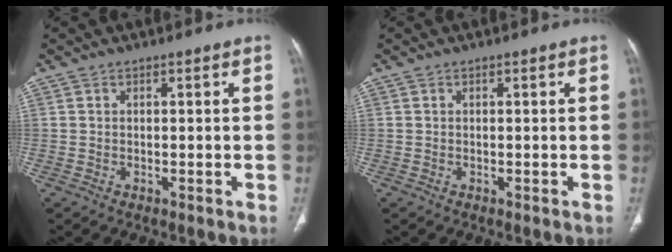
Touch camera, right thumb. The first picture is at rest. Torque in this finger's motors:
{"motor_torque": [0.01, 0.01, -0.01, 0.00, 0.00]}